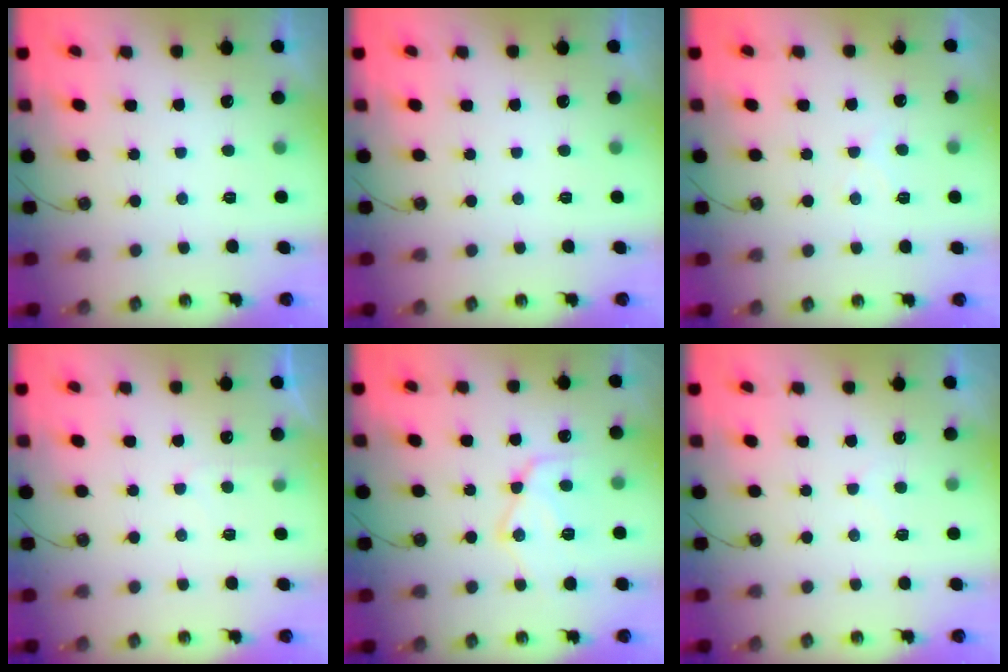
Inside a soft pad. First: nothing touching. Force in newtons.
{"total": 0.0}
{"total": 5.7, "press": 5.7, "slide": 0.7}
{"total": 3.6, "press": 3.5, "slide": 0.4}
{"total": 13.5, "press": 13.4, "slide": 1.2}
{"total": 4.6, "press": 4.6, "slide": 0.4}